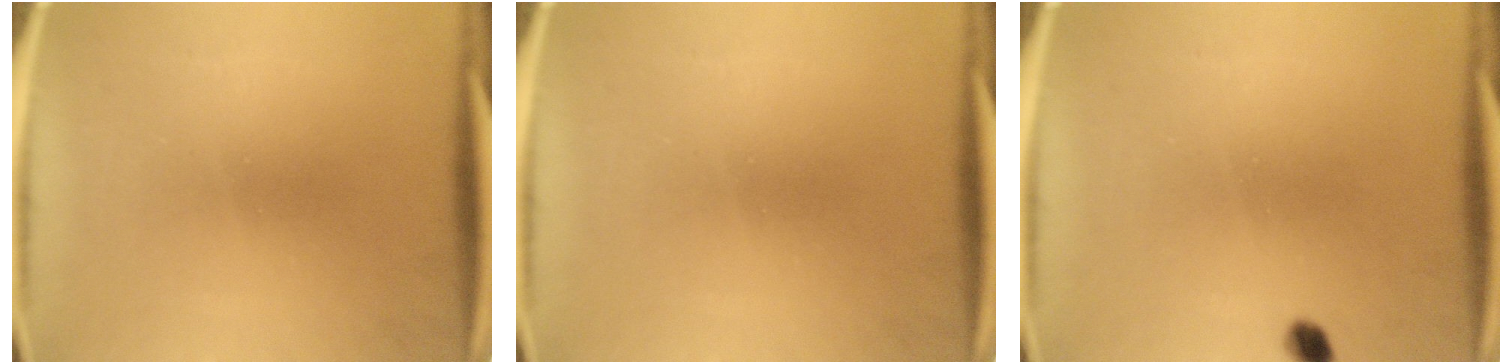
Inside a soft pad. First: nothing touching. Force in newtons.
{"total": 0.0}
{"total": 1.8}